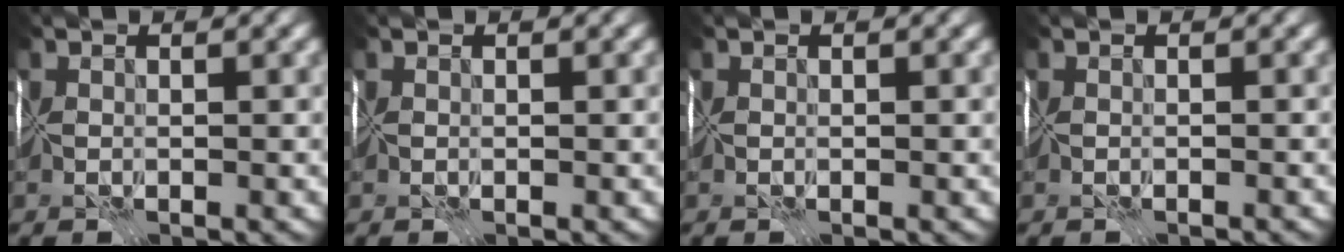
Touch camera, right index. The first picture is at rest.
{"total": 0.0}
{"total": 0.0}
{"total": 1.0, "force": [-0.9, 0.0, -0.2], "torque": [0.019, -0.008, -0.021]}